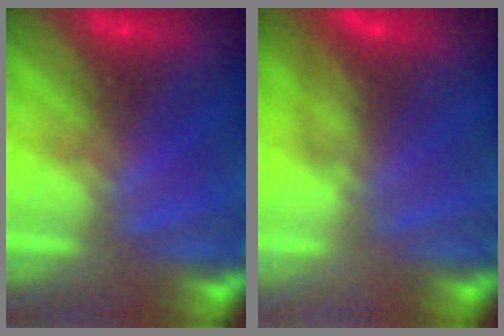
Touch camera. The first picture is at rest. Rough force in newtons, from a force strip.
{"total": 4.5}